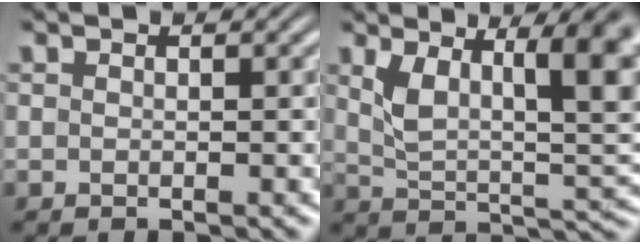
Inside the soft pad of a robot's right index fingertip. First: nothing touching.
{"total": 10.3, "force": [2.6, 4.8, 8.7], "torque": [-0.101, -0.008, 0.047]}